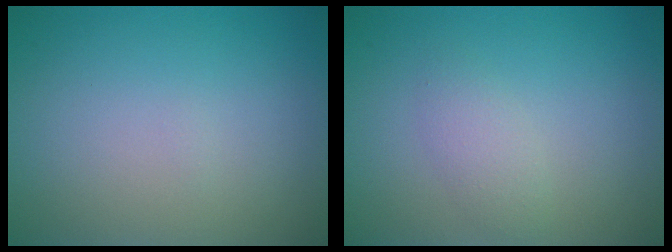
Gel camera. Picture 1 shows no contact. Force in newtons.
{"total": 1.7, "press": 1.7, "slide": 0.0}